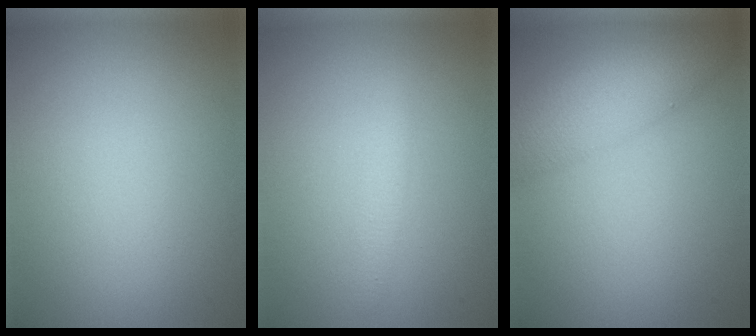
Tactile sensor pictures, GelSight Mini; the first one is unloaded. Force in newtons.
{"total": 1.4, "press": 1.4, "slide": 0.0}
{"total": 5.6, "press": 5.6, "slide": 0.3}